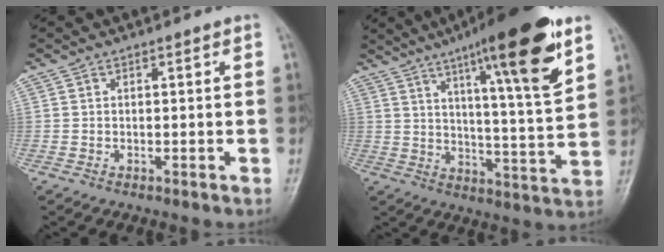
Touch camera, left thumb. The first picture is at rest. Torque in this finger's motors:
{"motor_torque": [0.23, 0.24, 1.86, -0.86, 0.23]}